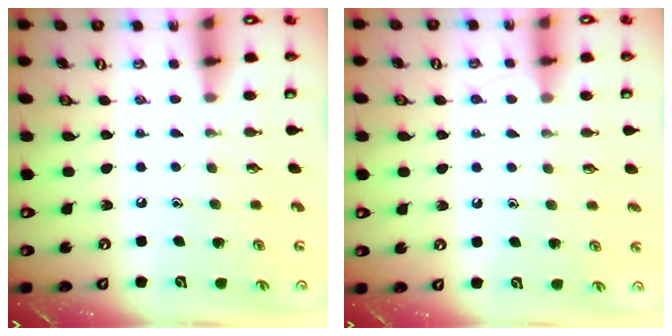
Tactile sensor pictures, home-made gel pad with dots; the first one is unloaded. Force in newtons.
{"total": 5.8, "press": 5.8, "slide": 0.6}